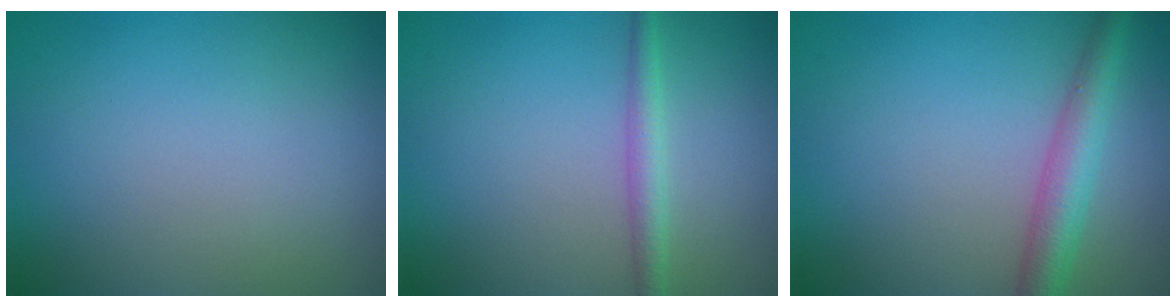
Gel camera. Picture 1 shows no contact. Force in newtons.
{"total": 1.9, "press": 1.9, "slide": 0.0}
{"total": 3.7, "press": 3.7, "slide": 0.2}